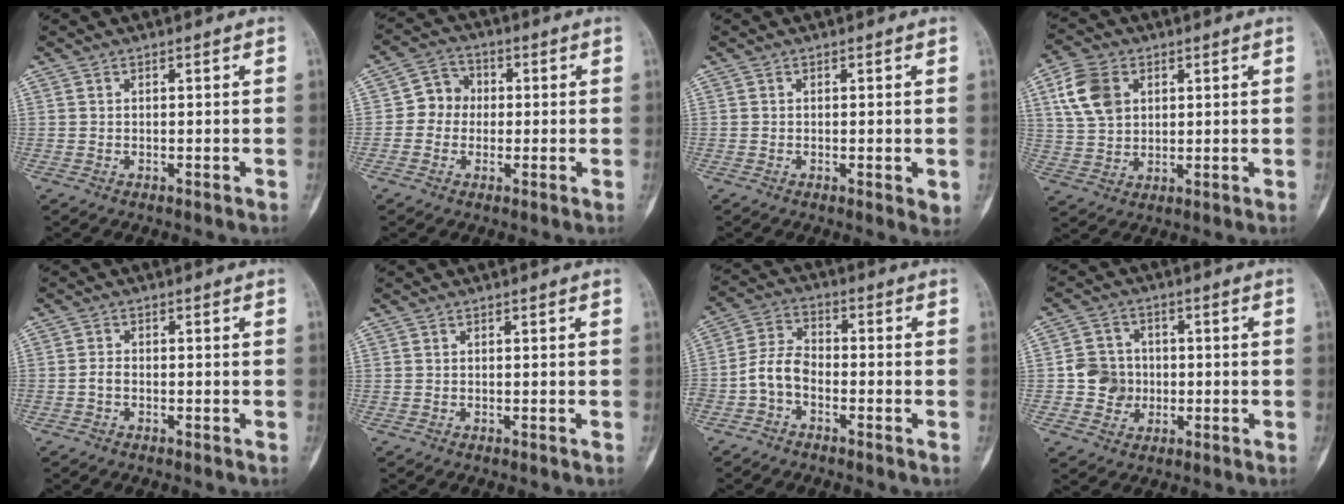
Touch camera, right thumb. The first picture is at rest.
{"total": 5.8, "force": [-0.3, 5.3, 2.4], "torque": [-0.010, 0.015, -0.019]}
{"total": 2.3, "force": [-0.3, 0.7, 2.2], "torque": [-0.029, -0.007, -0.006]}
{"total": 9.5, "force": [3.4, 6.8, 5.7], "torque": [-0.098, -0.002, 0.067]}
{"total": 1.3, "force": [-0.5, 0.8, 0.8], "torque": [-0.014, 0.006, -0.013]}
{"total": 0.0}
{"total": 6.1, "force": [-2.4, 4.0, 3.9], "torque": [-0.072, 0.033, -0.059]}
{"total": 6.9, "force": [-0.9, 6.4, 2.3], "torque": [-0.010, 0.012, -0.019]}